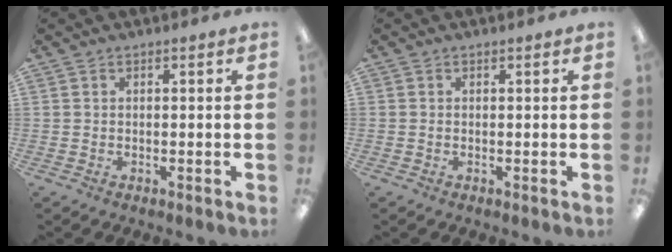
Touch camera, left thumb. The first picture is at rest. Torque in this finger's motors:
{"motor_torque": [-0.33, 0.19, -0.16, 0.14, 0.00]}